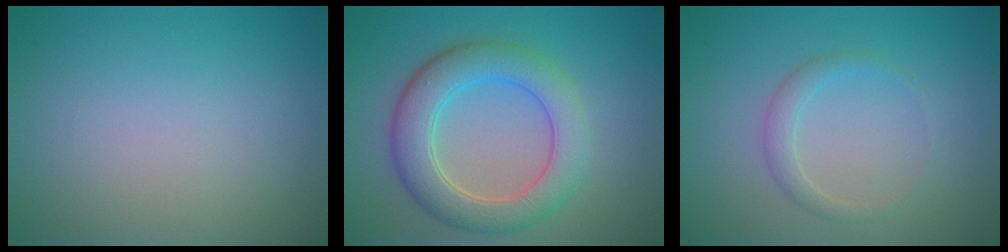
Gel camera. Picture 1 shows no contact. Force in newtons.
{"total": 5.0, "press": 5.0, "slide": 0.4}
{"total": 1.5, "press": 1.5, "slide": 0.0}